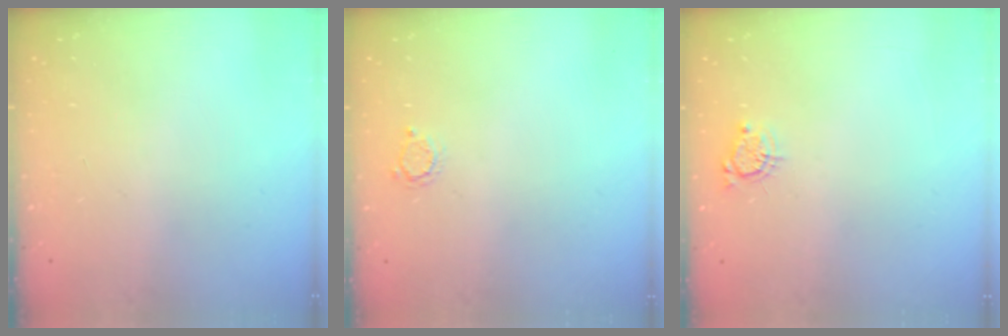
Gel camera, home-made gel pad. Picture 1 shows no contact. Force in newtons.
{"total": 2.6, "press": 2.6, "slide": 0.4}
{"total": 4.0, "press": 4.0, "slide": 0.3}